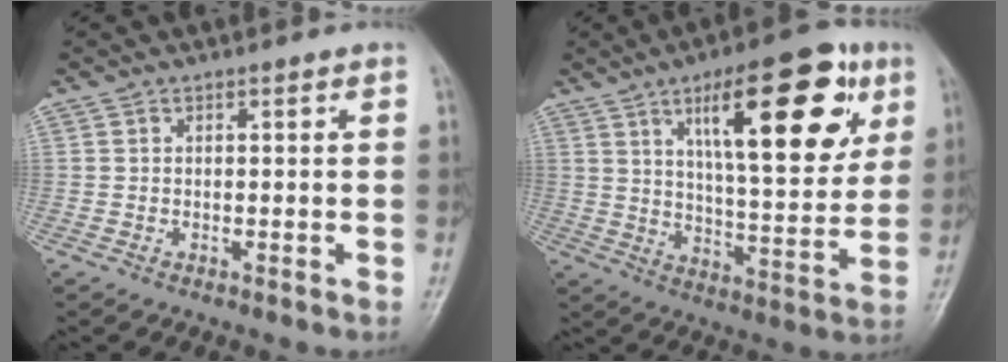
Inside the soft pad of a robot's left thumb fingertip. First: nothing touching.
{"total": 21.6, "force": [9.3, 7.4, 18.1], "torque": [-0.224, -0.029, 0.142]}